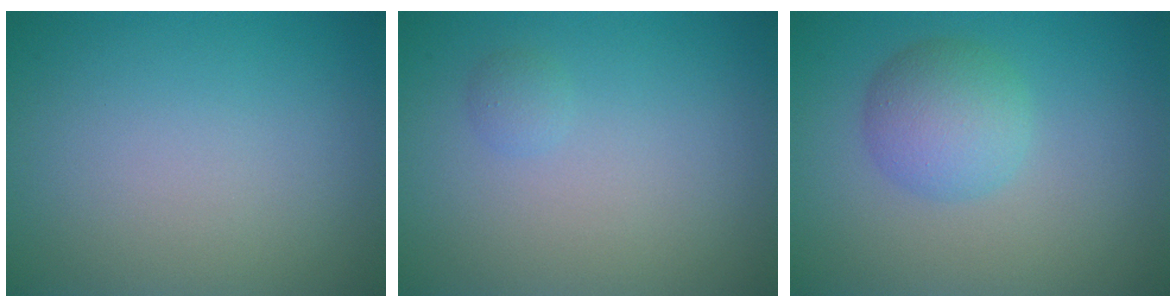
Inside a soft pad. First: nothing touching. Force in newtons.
{"total": 0.7, "press": 0.7, "slide": 0.1}
{"total": 3.8, "press": 3.8, "slide": 0.0}